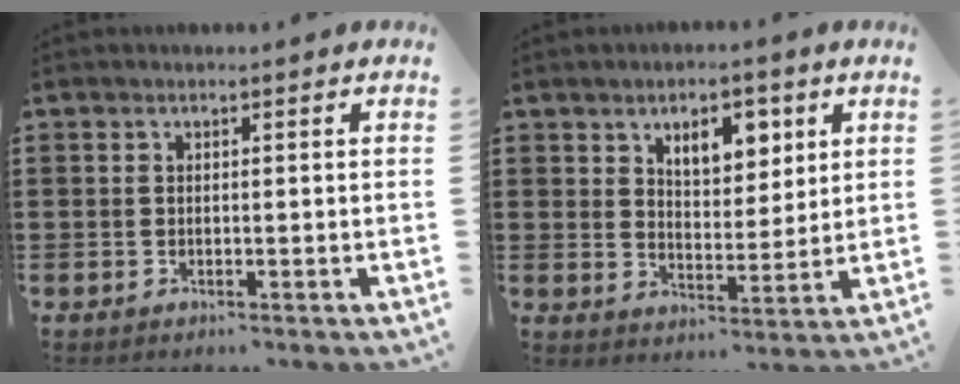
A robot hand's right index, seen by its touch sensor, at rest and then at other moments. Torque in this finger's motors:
{"motor_torque": [0.81, 0.59, 0.52, 0.06]}